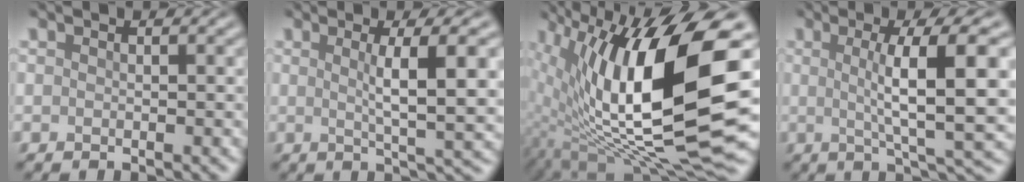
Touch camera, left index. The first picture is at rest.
{"total": 7.3, "force": [1.2, 1.6, 7.1], "torque": [-0.094, 0.004, 0.018]}
{"total": 16.1, "force": [2.5, 5.6, 14.9], "torque": [-0.269, -0.009, 0.054]}
{"total": 9.8, "force": [1.2, 2.1, 9.5], "torque": [-0.119, 0.007, 0.019]}